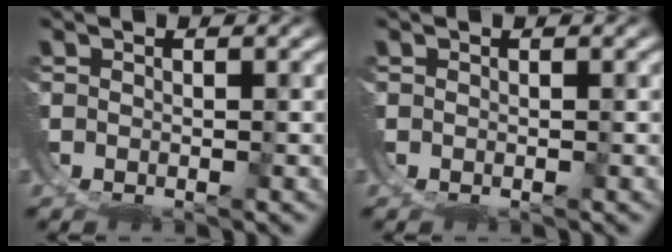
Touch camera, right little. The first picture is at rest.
{"total": 0.0}